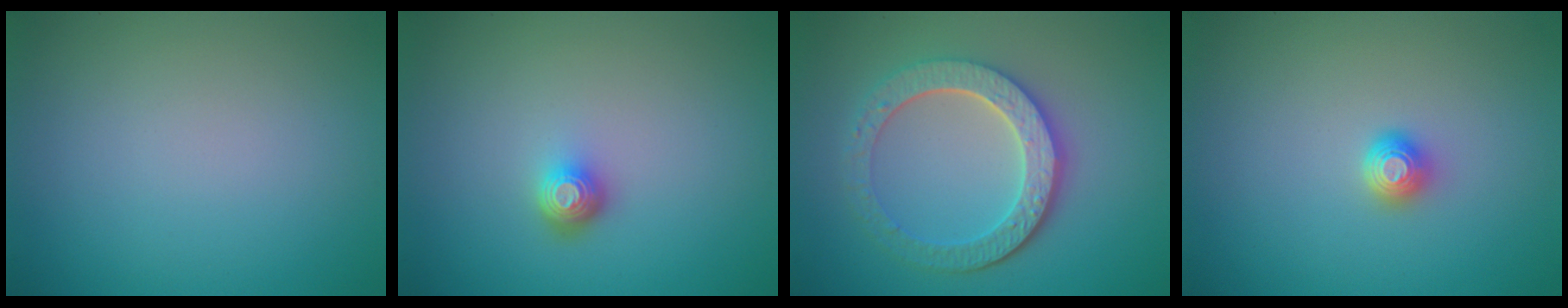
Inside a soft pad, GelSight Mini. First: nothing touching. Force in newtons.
{"total": 1.7, "press": 1.3, "slide": 1.2}
{"total": 5.4, "press": 4.4, "slide": 3.0}
{"total": 1.4, "press": 1.2, "slide": 0.7}